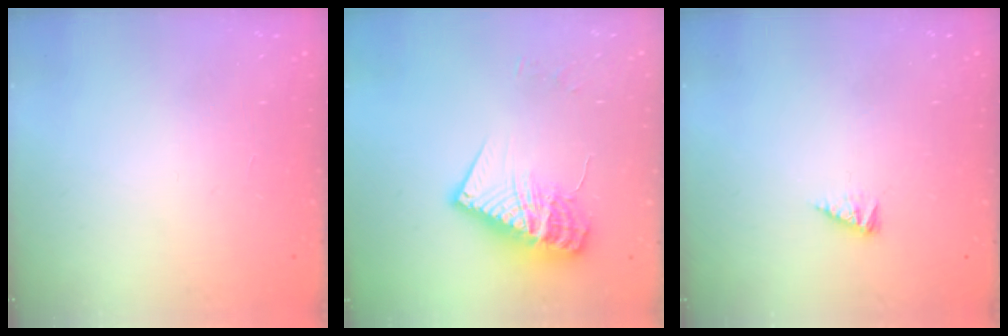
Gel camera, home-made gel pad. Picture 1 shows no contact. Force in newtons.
{"total": 14.7, "press": 14.6, "slide": 1.7}
{"total": 2.8, "press": 2.8, "slide": 0.3}